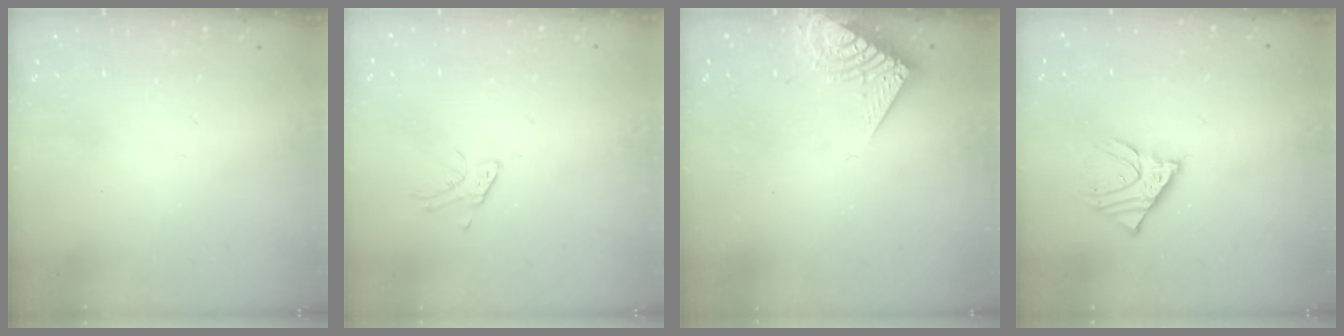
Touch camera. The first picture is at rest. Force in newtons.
{"total": 3.7, "press": 3.6, "slide": 0.3}
{"total": 8.1, "press": 8.1, "slide": 0.7}
{"total": 7.6, "press": 7.5, "slide": 1.0}